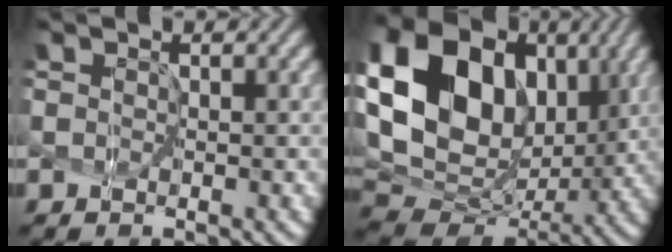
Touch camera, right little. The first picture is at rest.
{"total": 18.5, "force": [4.7, 13.4, 11.8], "torque": [-0.228, 0.035, 0.099]}